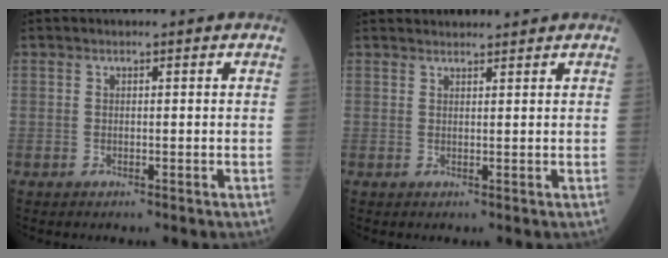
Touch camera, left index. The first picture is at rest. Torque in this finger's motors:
{"motor_torque": [1.05, -1.09, 0.28, 0.07]}